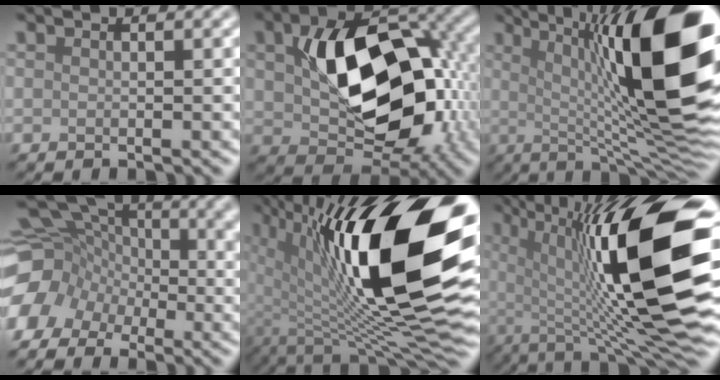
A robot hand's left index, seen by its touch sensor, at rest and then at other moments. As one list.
[{"total": 12.7, "force": [0.6, 8.0, 9.9], "torque": [-0.161, 0.004, 0.018]}, {"total": 17.6, "force": [3.3, 4.4, 16.7], "torque": [-0.238, 0.011, 0.057]}, {"total": 12.7, "force": [-1.5, 11.0, 6.2], "torque": [-0.142, 0.004, -0.059]}, {"total": 19.0, "force": [2.1, 7.9, 17.1], "torque": [-0.284, -0.009, 0.041]}, {"total": 17.6, "force": [1.5, 4.2, 17.0], "torque": [-0.264, 0.009, 0.017]}]